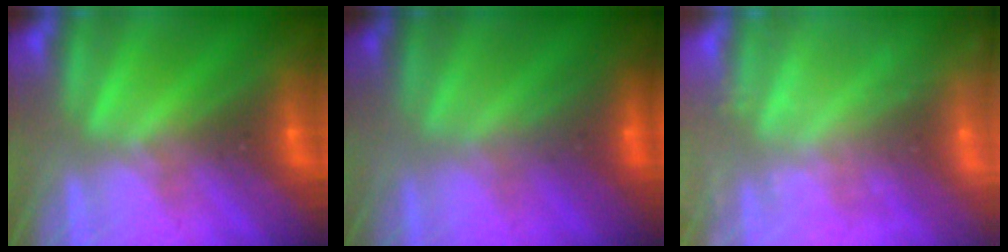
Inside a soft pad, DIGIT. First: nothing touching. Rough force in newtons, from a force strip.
{"total": 2.9}
{"total": 2.3}